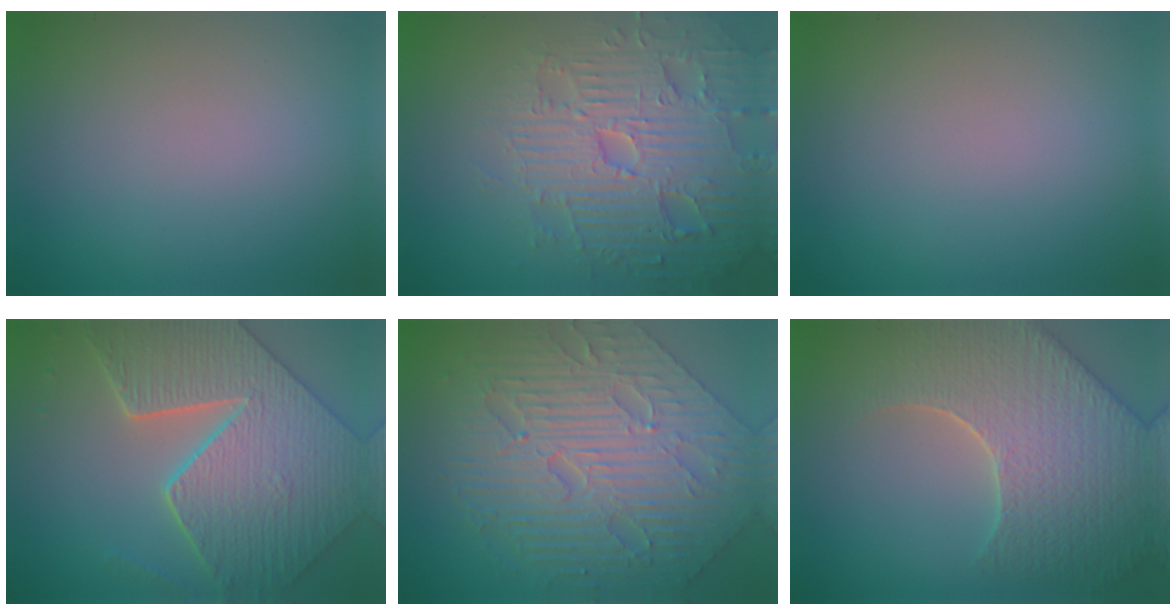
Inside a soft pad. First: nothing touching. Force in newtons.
{"total": 6.0, "press": 5.9, "slide": 1.5}
{"total": 0.0}
{"total": 8.2, "press": 6.8, "slide": 4.5}
{"total": 8.3, "press": 6.7, "slide": 4.8}
{"total": 7.8, "press": 6.2, "slide": 4.8}